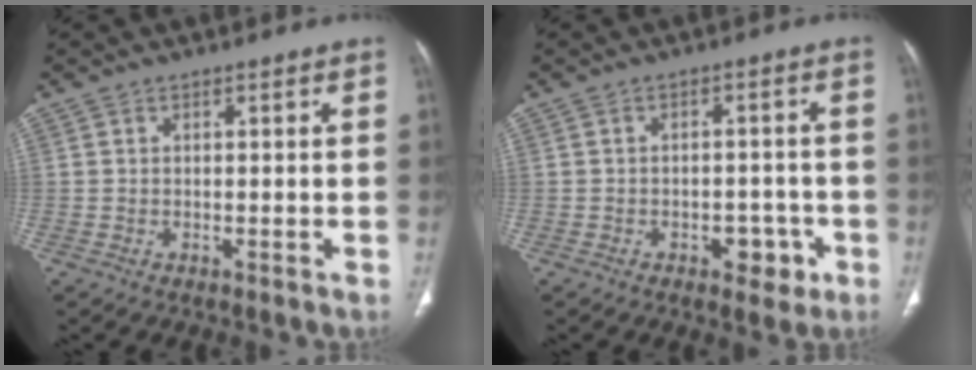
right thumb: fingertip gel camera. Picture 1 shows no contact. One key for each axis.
{"total": 4.9, "fx": -2.3, "fy": 3.0, "fz": 3.1, "tx": -0.018, "ty": 0.018, "tz": -0.026}